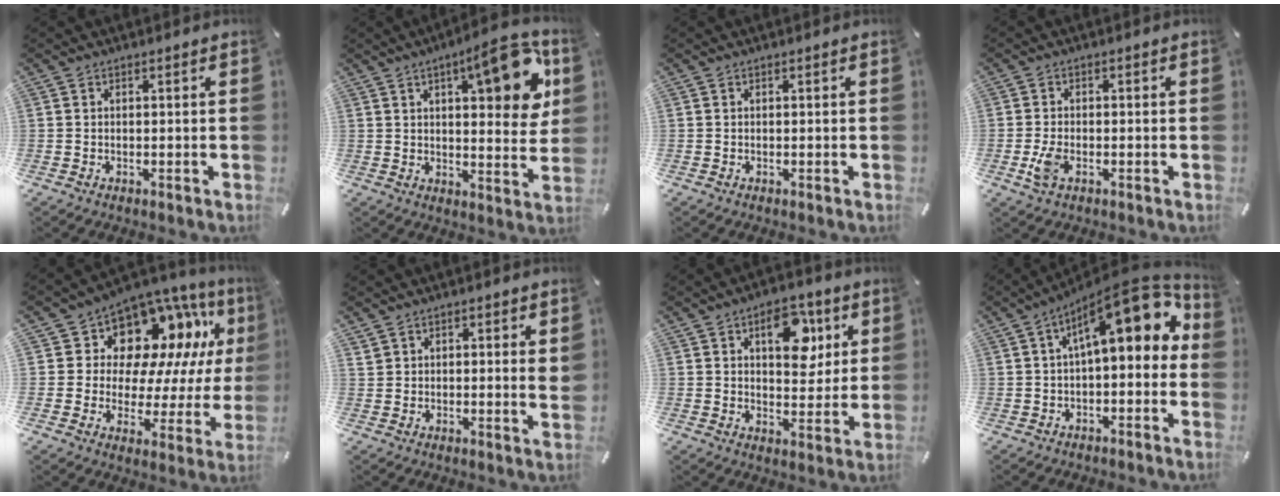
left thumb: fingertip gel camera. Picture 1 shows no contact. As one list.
[{"total": 15.0, "force": [7.2, 5.4, 12.1], "torque": [-0.155, -0.034, 0.110]}, {"total": 0.0}, {"total": 4.2, "force": [-1.5, 2.2, 3.3], "torque": [-0.079, -0.003, -0.029]}, {"total": 12.9, "force": [7.5, 8.6, 5.9], "torque": [-0.093, -0.071, 0.132]}, {"total": 2.9, "force": [2.1, 1.0, 1.7], "torque": [-0.029, -0.005, 0.038]}, {"total": 12.0, "force": [5.2, 7.2, 8.0], "torque": [-0.085, -0.018, 0.080]}, {"total": 15.9, "force": [5.4, 6.4, 13.5], "torque": [-0.195, -0.034, 0.088]}]